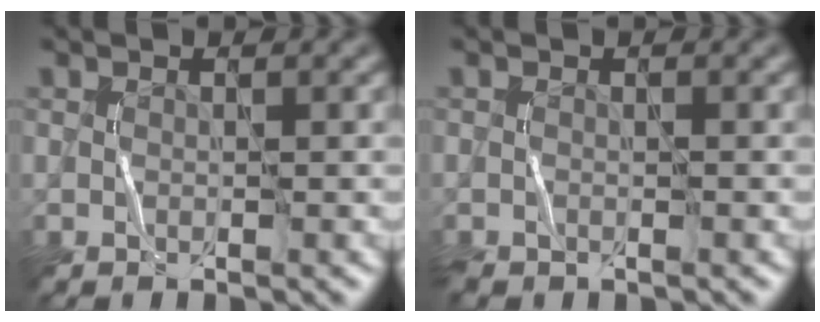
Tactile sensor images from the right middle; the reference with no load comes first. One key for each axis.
{"total": 0.9, "fx": -0.9, "fy": 0.2, "fz": 0.2, "tx": -0.004, "ty": -0.003, "tz": -0.020}